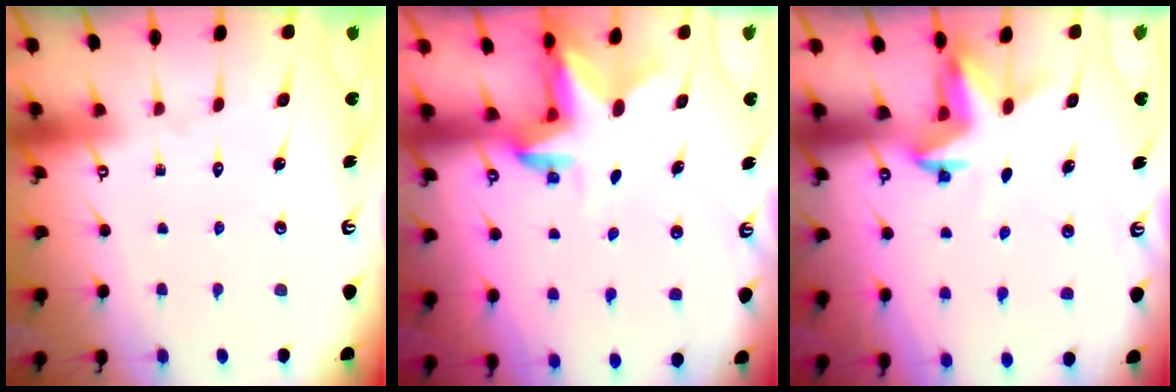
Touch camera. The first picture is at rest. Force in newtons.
{"total": 3.2, "press": 3.1, "slide": 0.5}
{"total": 3.9, "press": 3.9, "slide": 0.3}